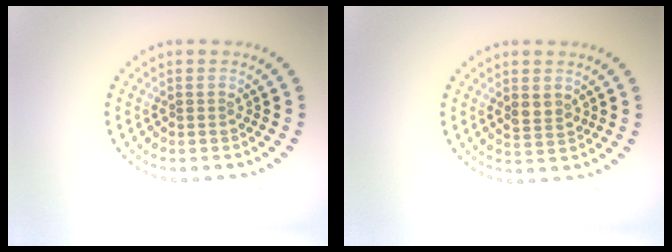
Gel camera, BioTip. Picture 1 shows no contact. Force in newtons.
{"total": 1.8, "press": 1.7, "slide": 0.4}